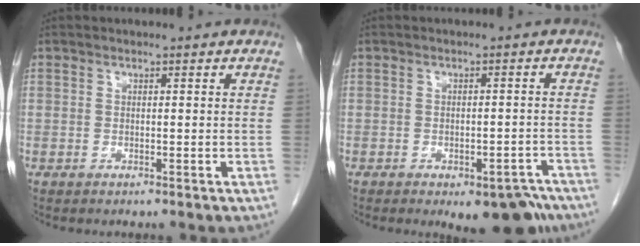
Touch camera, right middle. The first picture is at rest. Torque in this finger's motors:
{"motor_torque": [0.97, -0.62, 0.10, 0.06]}